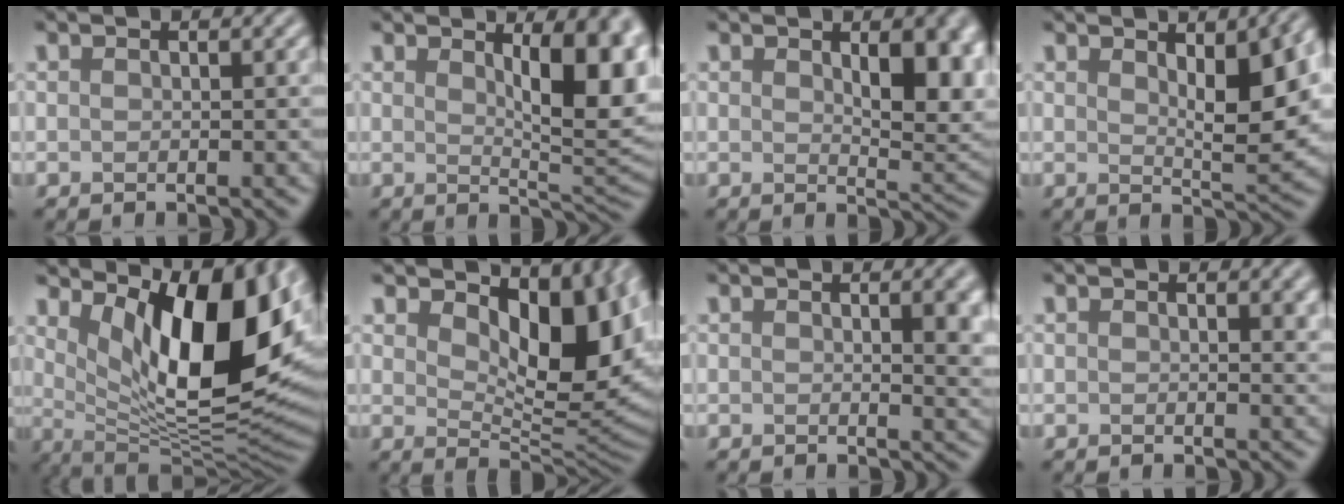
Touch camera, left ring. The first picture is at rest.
{"total": 8.1, "force": [2.2, 2.6, 7.3], "torque": [-0.093, -0.004, 0.039]}
{"total": 6.3, "force": [1.7, 2.7, 5.4], "torque": [-0.071, -0.006, 0.035]}
{"total": 7.1, "force": [2.0, 2.1, 6.5], "torque": [-0.093, -0.002, 0.036]}
{"total": 13.6, "force": [3.9, 5.3, 11.8], "torque": [-0.170, -0.014, 0.068]}
{"total": 9.8, "force": [3.2, 4.8, 7.9], "torque": [-0.114, -0.014, 0.052]}
{"total": 3.5, "force": [0.8, 1.1, 3.3], "torque": [-0.031, 0.001, 0.010]}
{"total": 1.1, "force": [0.5, 0.3, 0.9], "torque": [-0.007, -0.002, 0.008]}